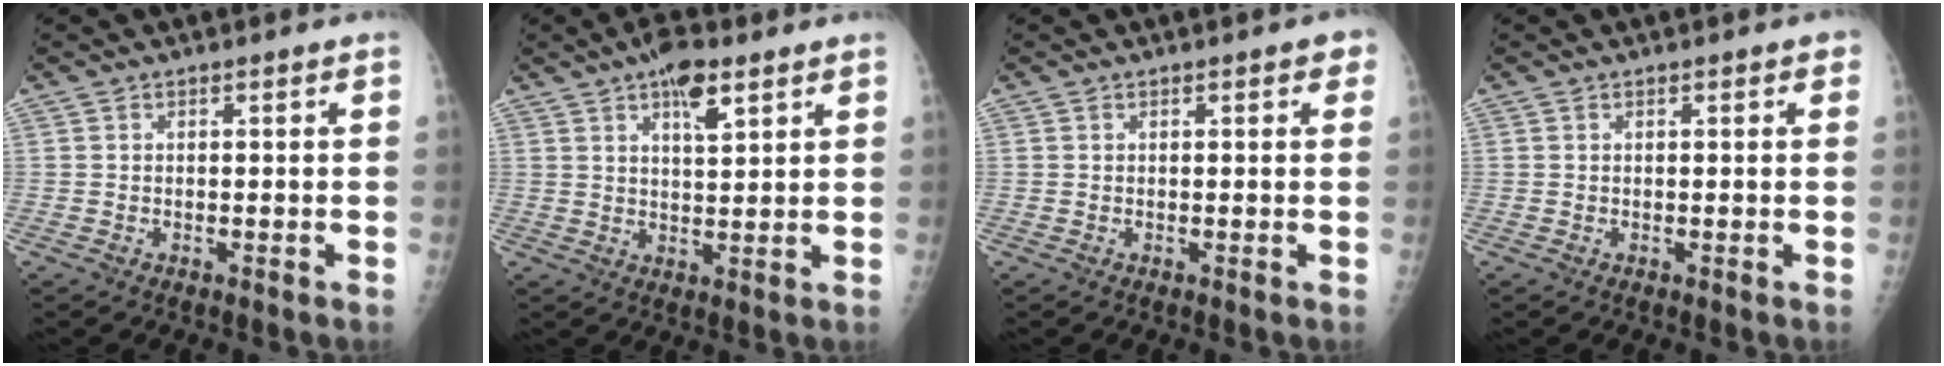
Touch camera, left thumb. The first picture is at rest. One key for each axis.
{"total": 7.3, "fx": 4.2, "fy": 2.6, "fz": 5.4, "tx": -0.073, "ty": -0.015, "tz": 0.063}
{"total": 2.0, "fx": 1.0, "fy": 0.9, "fz": 1.5, "tx": -0.005, "ty": 0.001, "tz": 0.009}
{"total": 0.9, "fx": 0.5, "fy": 0.4, "fz": 0.6, "tx": 0.001, "ty": 0.001, "tz": 0.002}